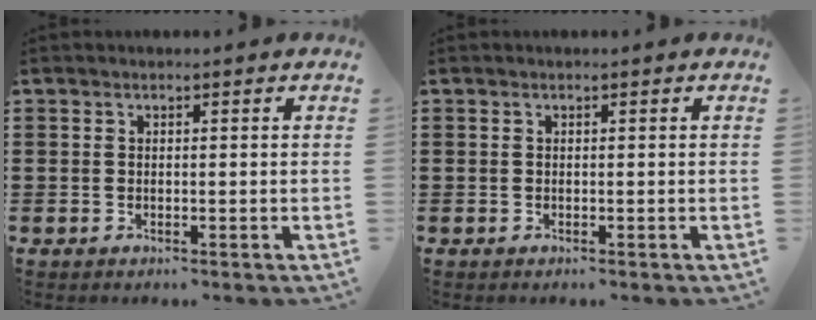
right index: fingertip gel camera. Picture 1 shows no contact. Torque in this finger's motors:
{"motor_torque": [0.00, 0.00, 0.00, -0.01]}